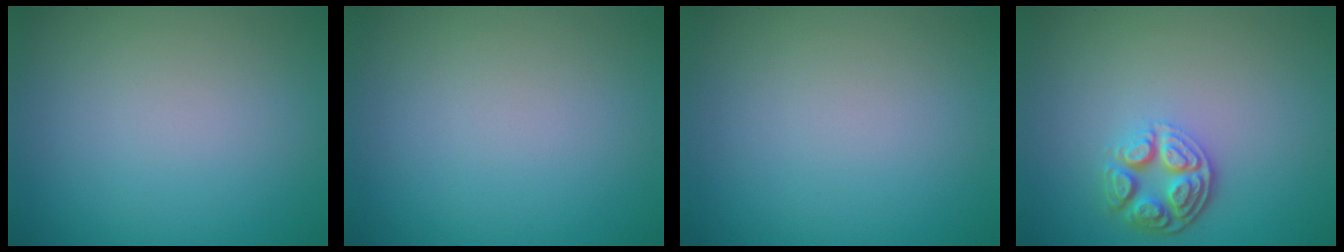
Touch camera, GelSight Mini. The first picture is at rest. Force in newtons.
{"total": 0.0}
{"total": 0.0}
{"total": 4.0, "press": 3.2, "slide": 2.4}